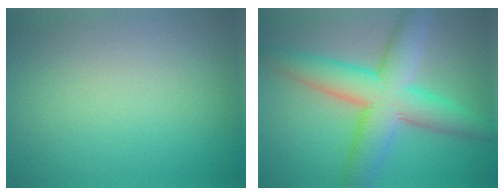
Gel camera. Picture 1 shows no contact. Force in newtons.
{"total": 8.5, "press": 8.5, "slide": 0.3}